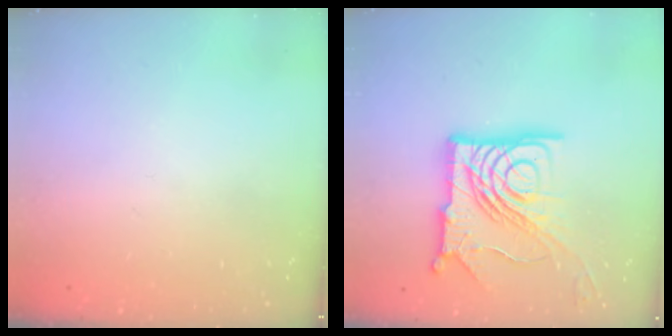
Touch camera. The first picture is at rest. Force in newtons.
{"total": 21.5, "press": 21.4, "slide": 2.4}